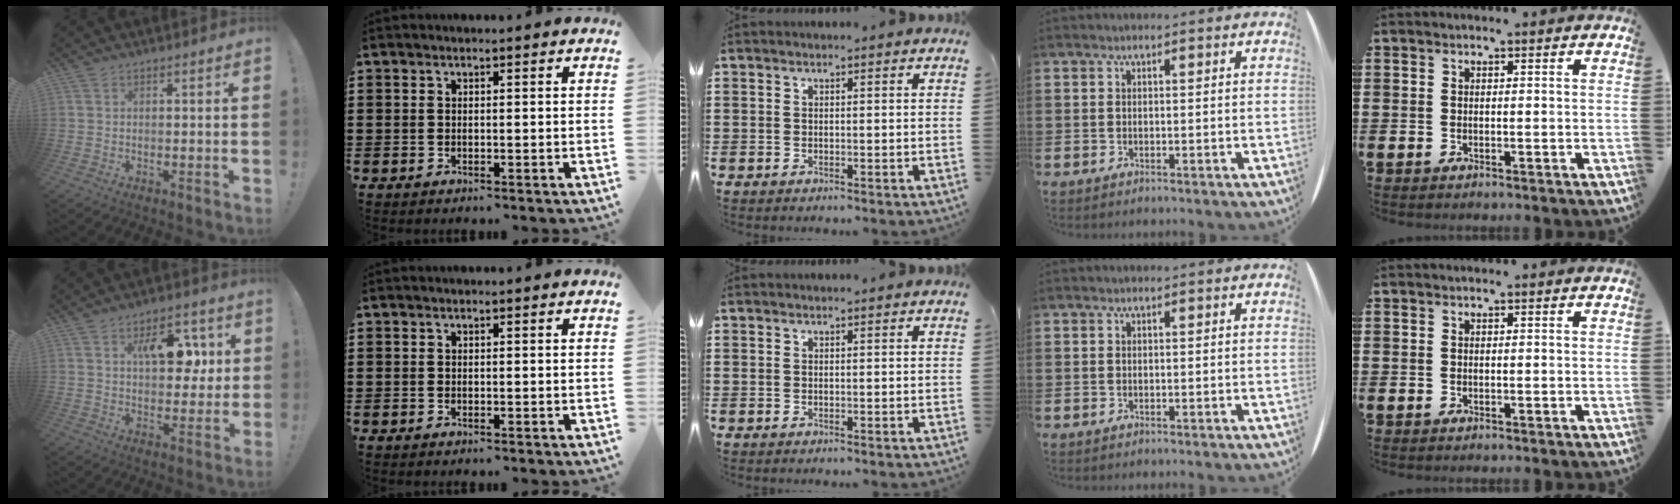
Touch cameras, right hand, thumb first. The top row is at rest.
{"thumb": {"total": 12.2, "force": [4.4, 7.5, 8.5], "torque": [-0.106, -0.004, 0.076]}}